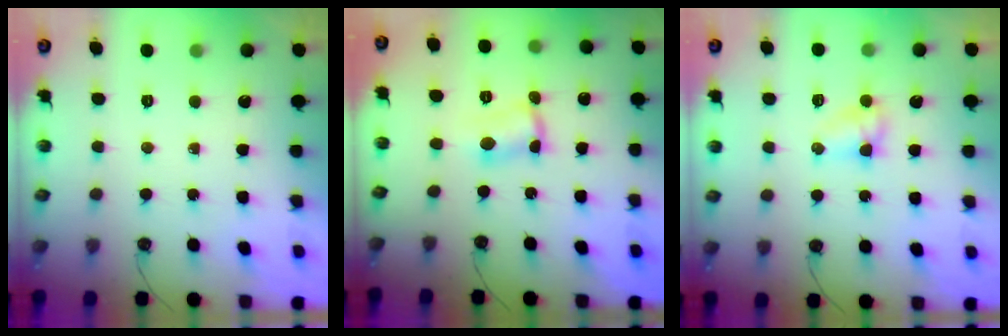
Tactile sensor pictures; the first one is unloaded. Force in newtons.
{"total": 2.3, "press": 2.2, "slide": 0.6}
{"total": 3.7, "press": 3.7, "slide": 0.5}